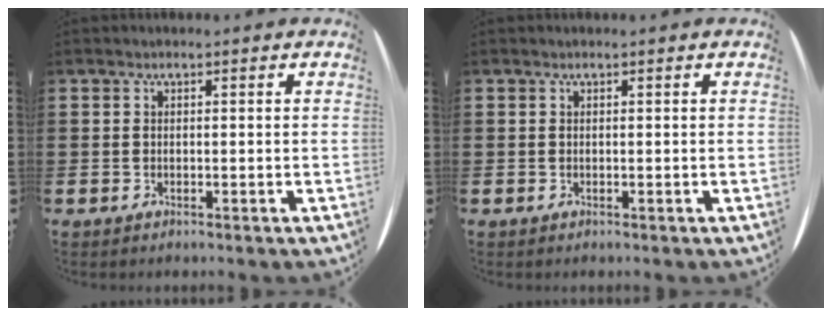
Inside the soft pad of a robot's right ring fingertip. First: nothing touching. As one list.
[{"total": 0.0}]